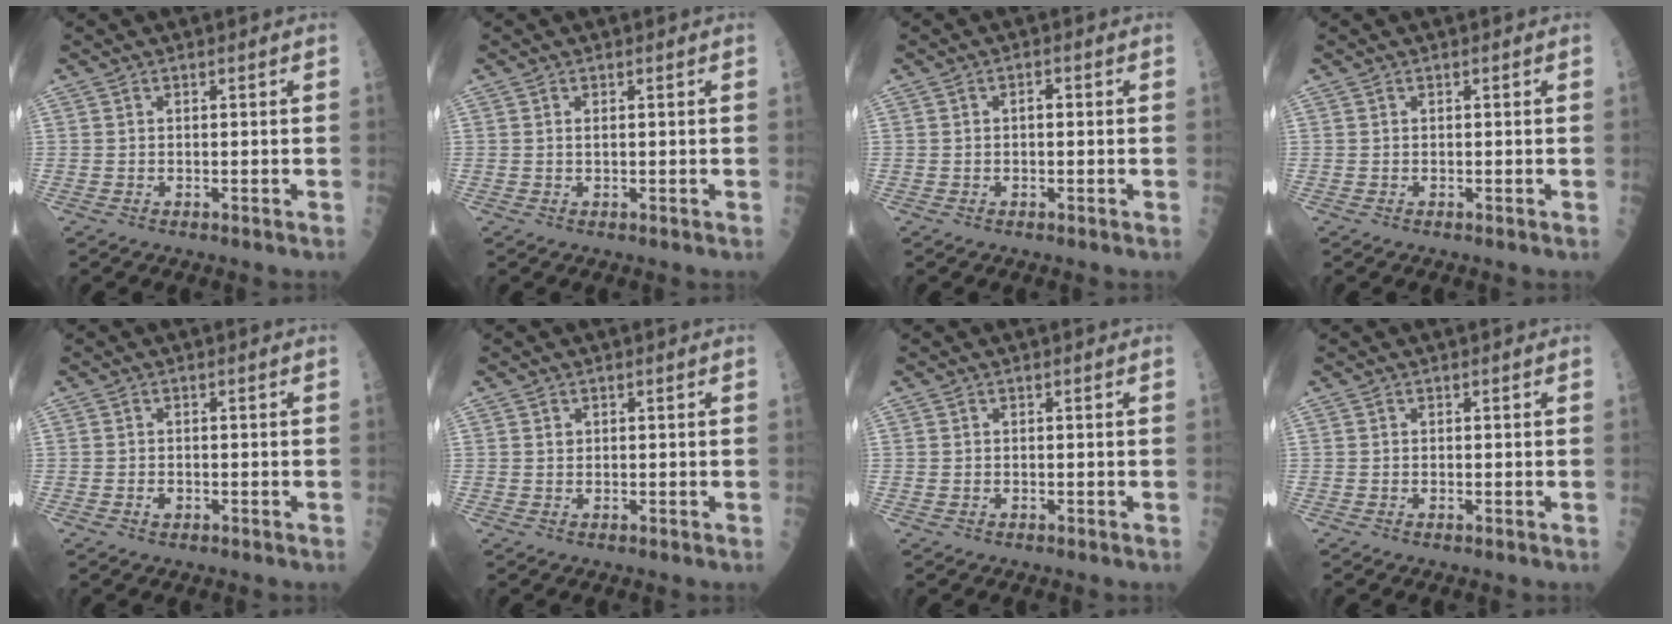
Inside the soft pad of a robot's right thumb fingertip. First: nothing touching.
{"total": 0.5, "force": [0.1, 0.1, 0.5], "torque": [-0.011, -0.001, 0.002]}
{"total": 1.6, "force": [0.1, 0.9, 1.4], "torque": [-0.019, 0.005, 0.001]}
{"total": 0.0}
{"total": 1.1, "force": [-0.4, 0.8, 0.5], "torque": [-0.001, 0.004, -0.006]}
{"total": 0.9, "force": [0.4, 0.7, 0.4], "torque": [0.001, 0.000, 0.008]}
{"total": 0.0}
{"total": 0.0}